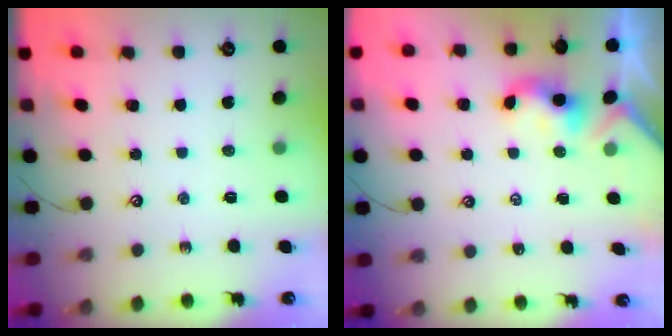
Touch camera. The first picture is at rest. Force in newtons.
{"total": 2.3, "press": 2.3, "slide": 0.2}